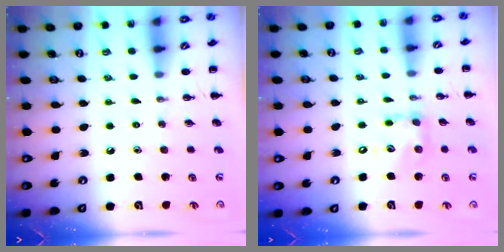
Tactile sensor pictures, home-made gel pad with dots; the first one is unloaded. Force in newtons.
{"total": 9.8, "press": 9.7, "slide": 1.4}